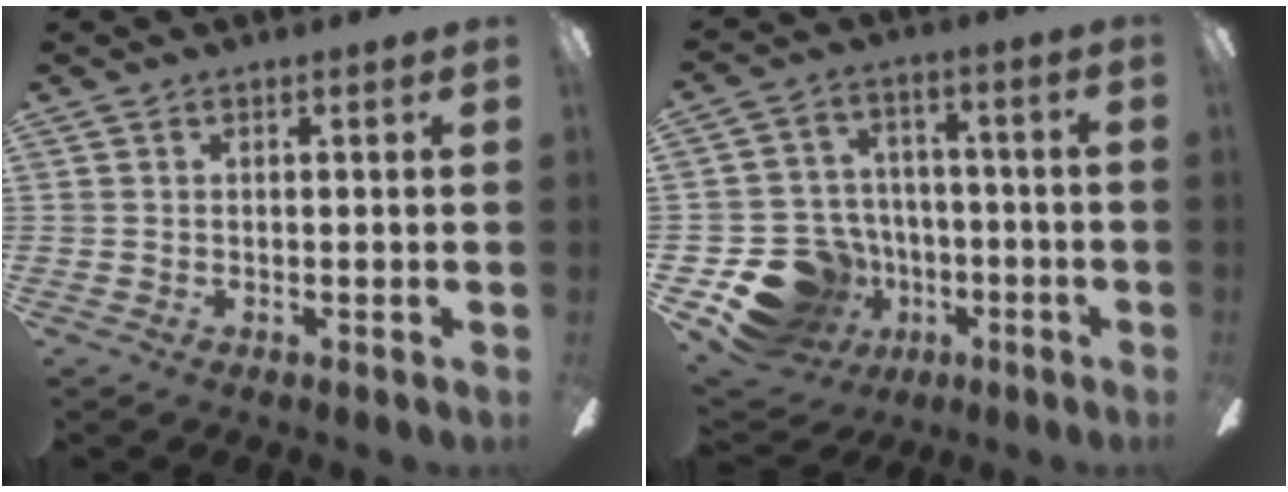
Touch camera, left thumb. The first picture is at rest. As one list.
[{"total": 16.0, "force": [-7.4, 12.9, 5.8], "torque": [-0.133, 0.052, -0.107]}]